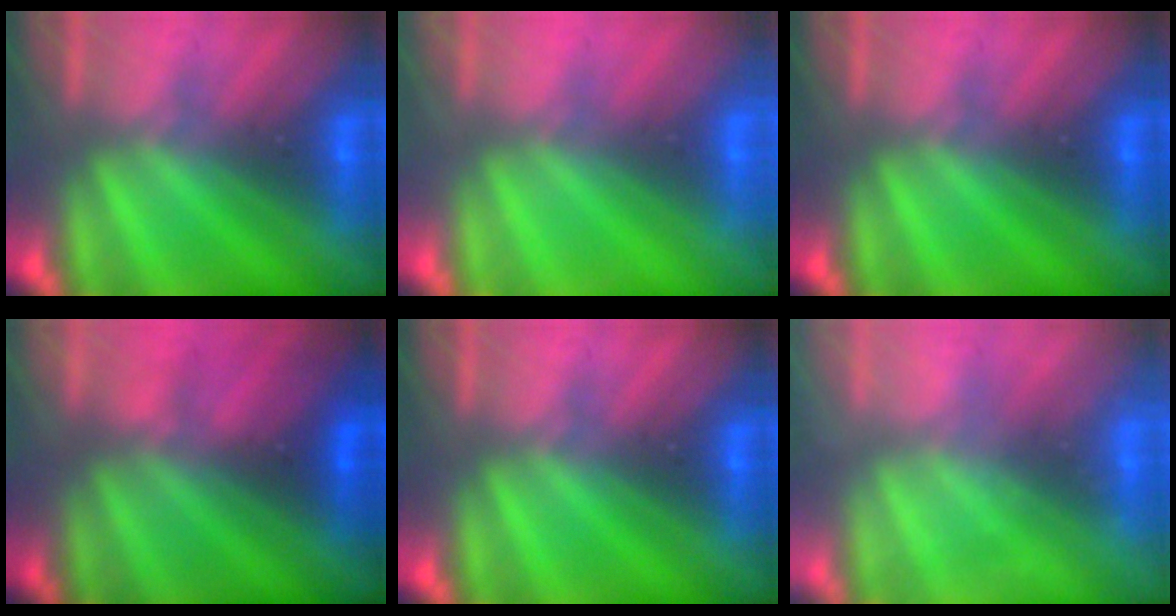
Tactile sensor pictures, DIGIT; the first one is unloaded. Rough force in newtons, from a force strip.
{"total": 1.7}
{"total": 0.0}
{"total": 3.1}
{"total": 0.0}
{"total": 2.4}